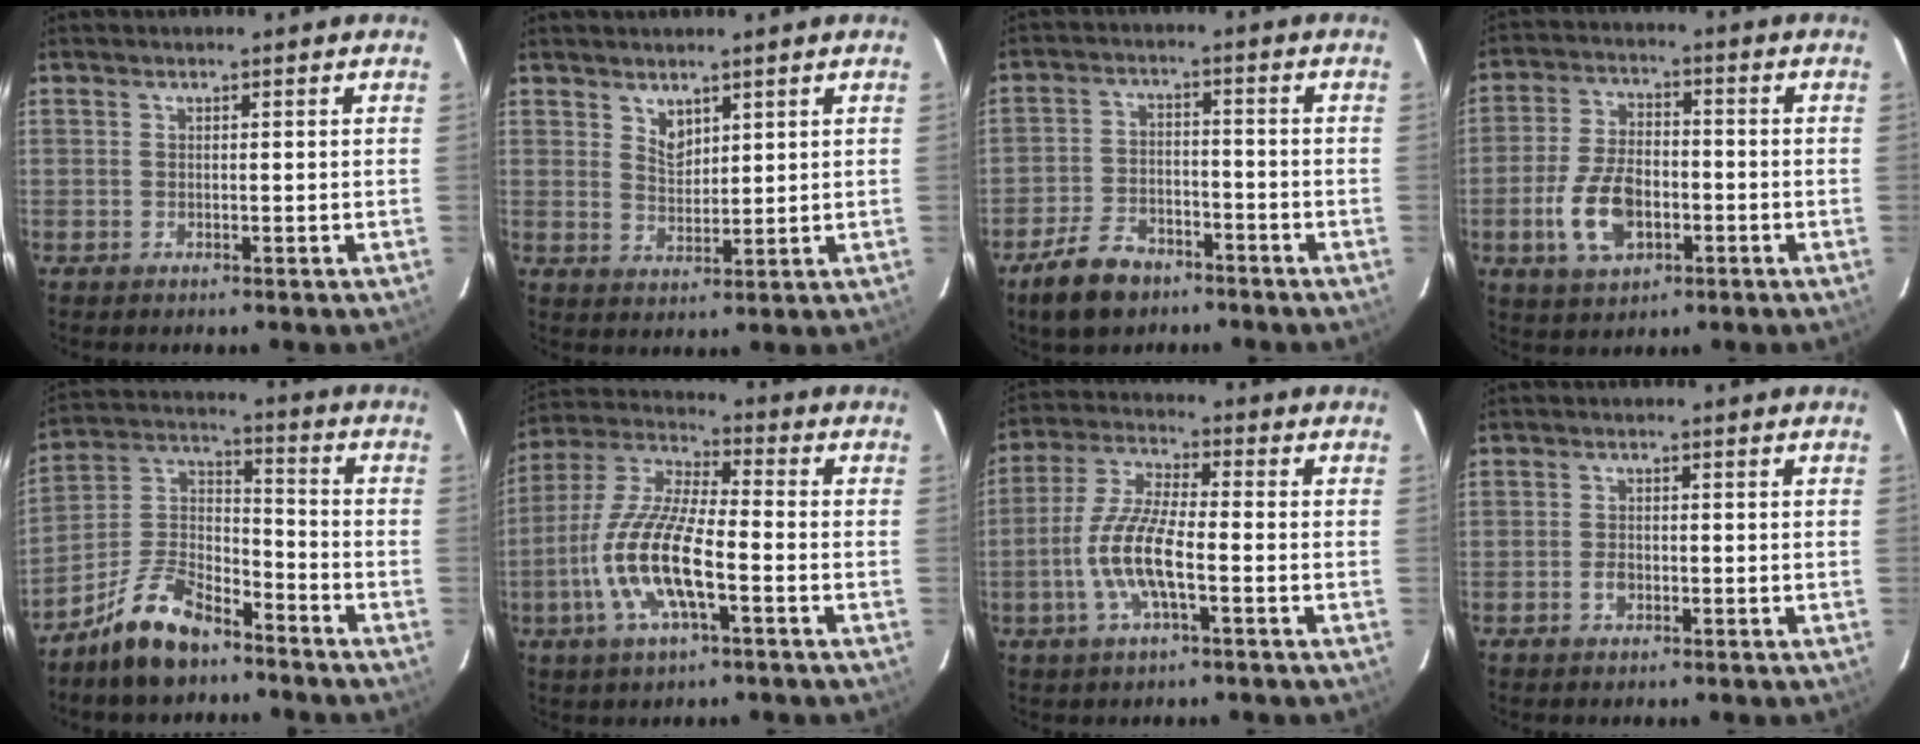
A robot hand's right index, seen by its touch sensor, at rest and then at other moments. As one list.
[{"total": 3.5, "force": [2.6, 1.8, 1.5], "torque": [-0.021, 0.000, 0.048]}, {"total": 9.2, "force": [-6.5, 5.0, 4.2], "torque": [-0.112, 0.011, -0.108]}, {"total": 10.9, "force": [-3.5, 6.1, 8.3], "torque": [-0.177, 0.003, -0.057]}, {"total": 12.5, "force": [-8.8, 5.4, 7.0], "torque": [-0.155, 0.029, -0.166]}, {"total": 14.8, "force": [-4.8, 4.0, 13.4], "torque": [-0.282, -0.006, -0.097]}, {"total": 10.7, "force": [-3.1, 2.6, 10.0], "torque": [-0.211, -0.001, -0.064]}, {"total": 1.8, "force": [-0.7, 1.3, 1.1], "torque": [-0.022, 0.003, -0.013]}]